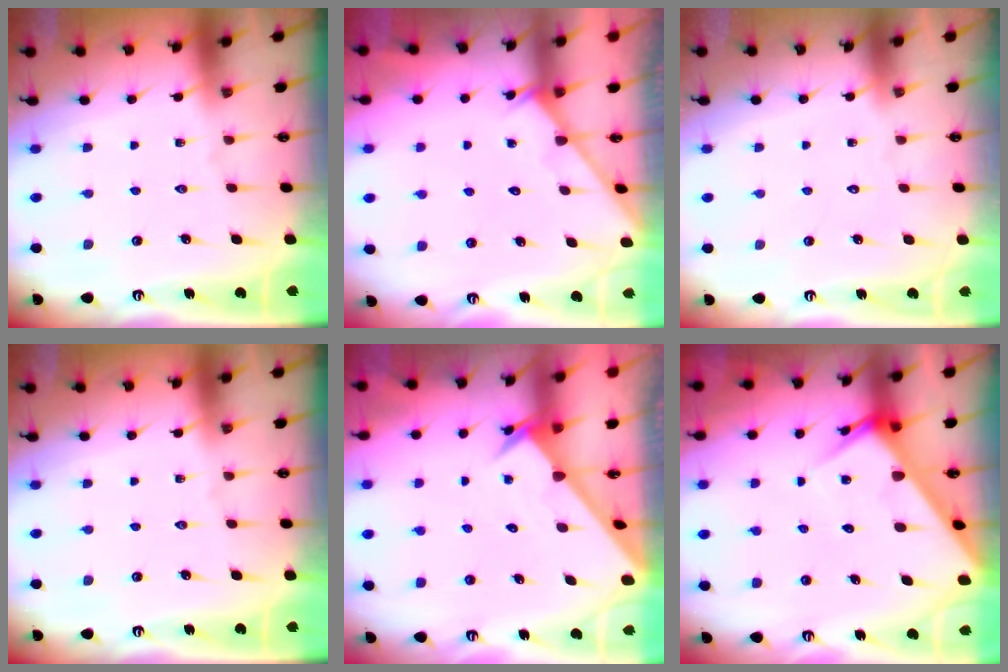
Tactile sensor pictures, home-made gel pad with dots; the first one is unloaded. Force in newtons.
{"total": 2.4, "press": 2.4, "slide": 0.2}
{"total": 1.7, "press": 1.7, "slide": 0.1}
{"total": 0.0}
{"total": 2.7, "press": 2.7, "slide": 0.2}
{"total": 5.8, "press": 5.7, "slide": 0.6}